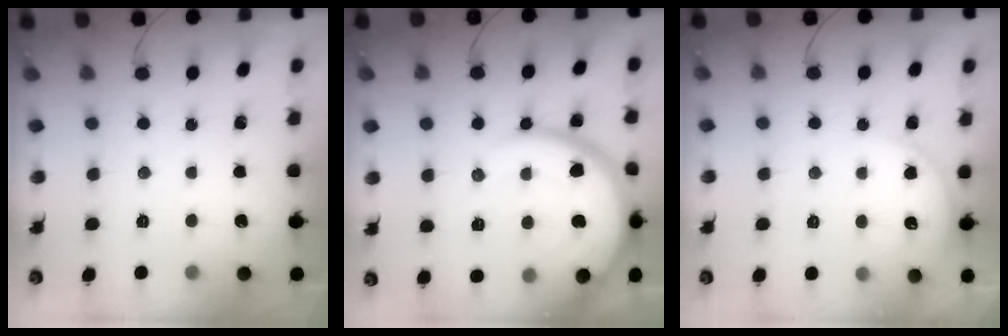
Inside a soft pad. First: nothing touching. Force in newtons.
{"total": 16.5, "press": 16.4, "slide": 1.5}
{"total": 4.5, "press": 4.5, "slide": 0.3}